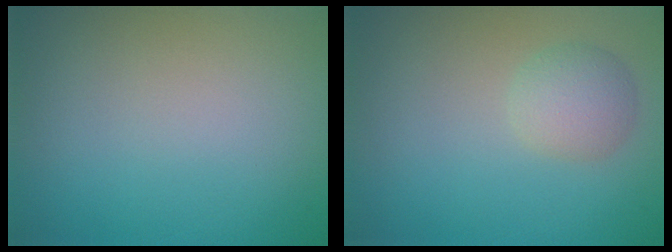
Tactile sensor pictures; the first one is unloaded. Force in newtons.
{"total": 2.3, "press": 2.3, "slide": 0.0}